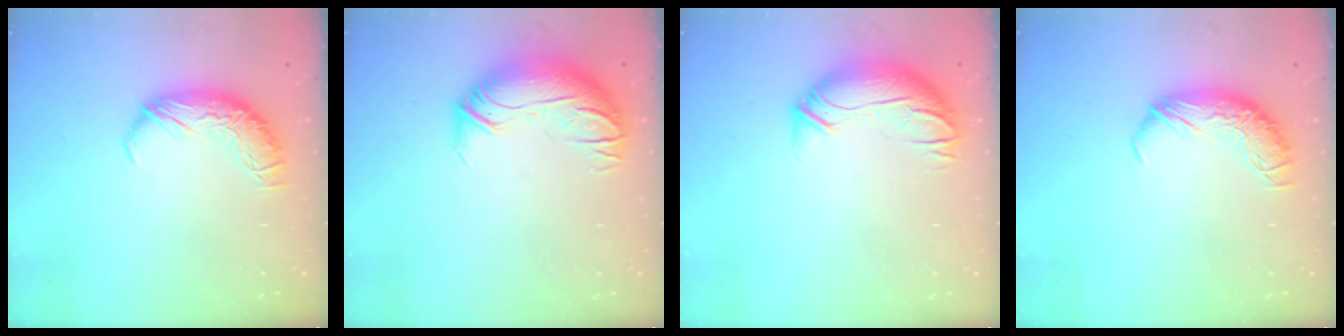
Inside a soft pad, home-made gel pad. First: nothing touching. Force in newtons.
{"total": 3.0, "press": 0.4, "slide": 2.9}
{"total": 3.2, "press": 1.3, "slide": 2.9}
{"total": 0.0}